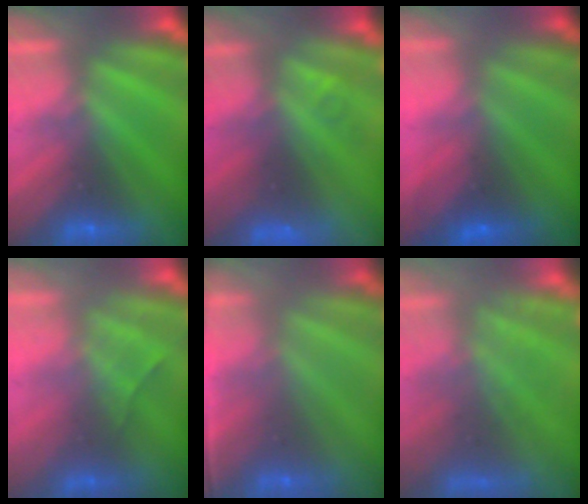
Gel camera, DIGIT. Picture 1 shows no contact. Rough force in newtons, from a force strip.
{"total": 4.6}
{"total": 2.8}
{"total": 2.3}
{"total": 1.3}
{"total": 7.6}